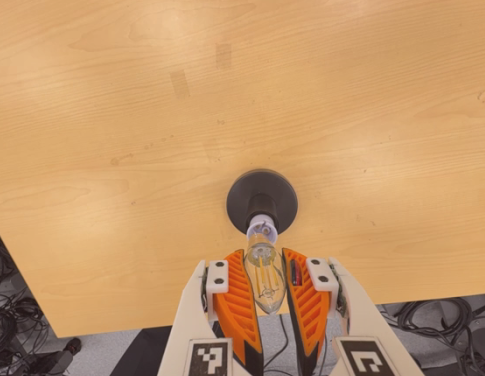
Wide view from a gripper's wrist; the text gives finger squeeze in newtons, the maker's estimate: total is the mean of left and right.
{"total": 20.7, "left": 24.8, "right": 16.6}